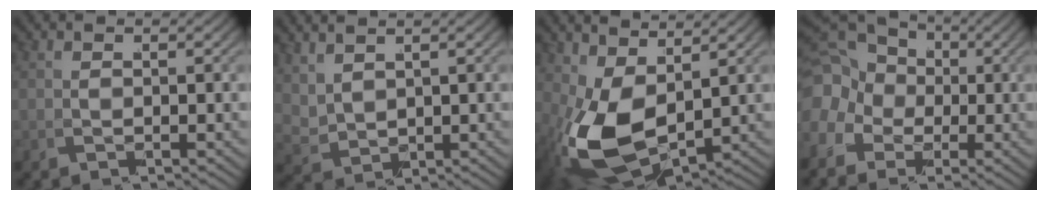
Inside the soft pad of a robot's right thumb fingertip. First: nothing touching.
{"total": 3.0, "force": [2.1, 1.5, 1.6], "torque": [-0.041, -0.007, 0.060]}
{"total": 9.6, "force": [-0.7, 5.7, 7.7], "torque": [-0.192, -0.054, 0.022]}
{"total": 7.0, "force": [1.2, 5.8, 3.9], "torque": [-0.080, -0.019, 0.029]}